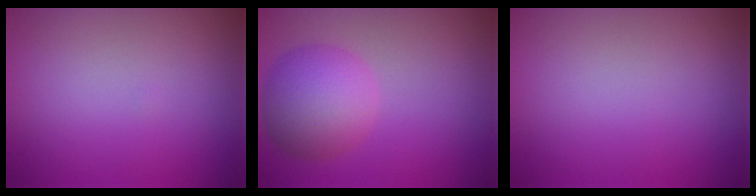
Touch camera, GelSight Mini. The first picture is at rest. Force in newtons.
{"total": 5.5, "press": 5.5, "slide": 0.2}
{"total": 0.0}